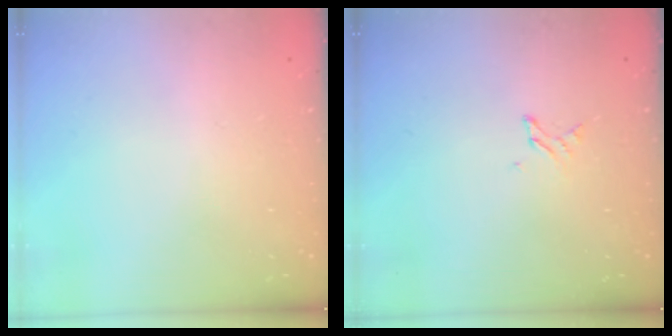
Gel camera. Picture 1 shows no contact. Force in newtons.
{"total": 2.2, "press": 2.2, "slide": 0.3}